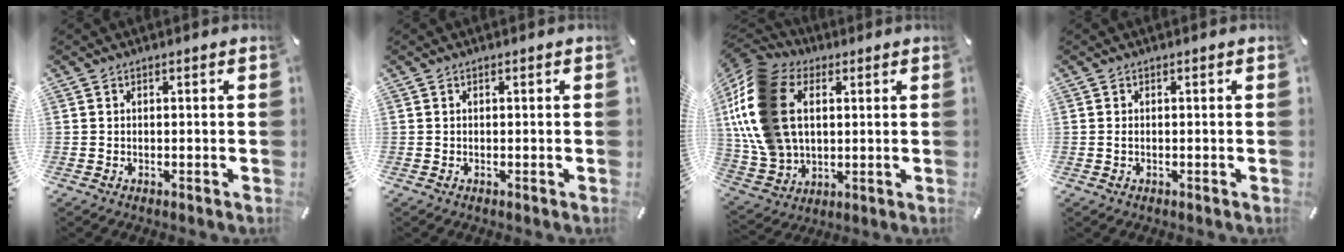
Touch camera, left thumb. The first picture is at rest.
{"total": 0.0}
{"total": 22.2, "force": [4.5, 16.2, 14.4], "torque": [-0.334, -0.004, 0.078]}
{"total": 0.7, "force": [-0.1, 0.3, 0.6], "torque": [-0.013, 0.000, -0.002]}